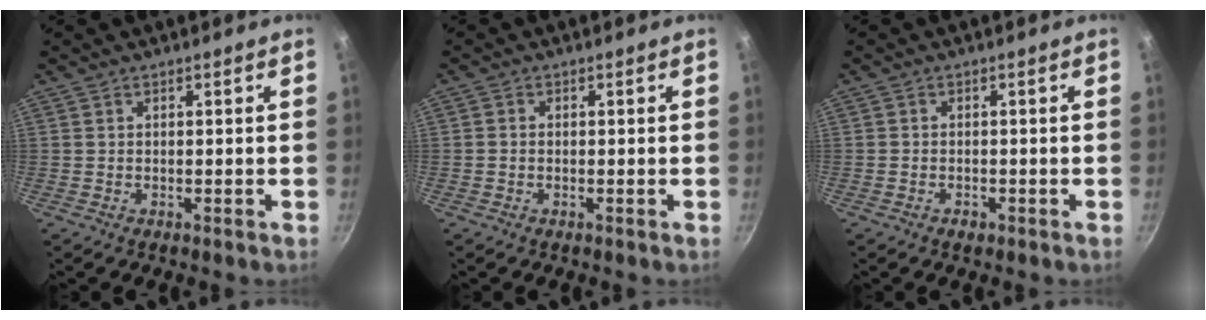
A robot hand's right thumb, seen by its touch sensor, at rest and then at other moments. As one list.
[{"total": 0.9, "force": [-0.2, 0.7, 0.4], "torque": [-0.009, 0.003, -0.006]}, {"total": 1.5, "force": [-0.9, 1.0, 0.7], "torque": [-0.015, 0.005, -0.015]}]